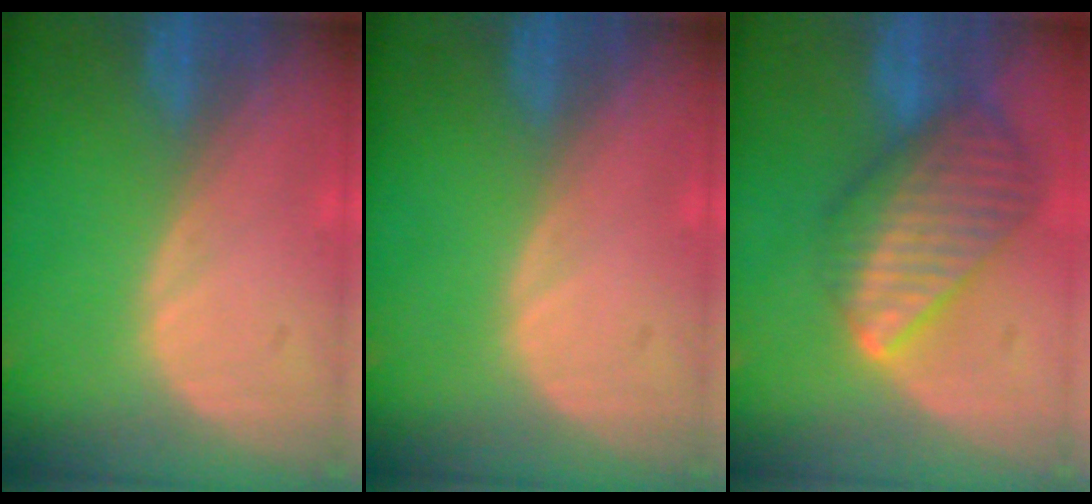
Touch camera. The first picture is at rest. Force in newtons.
{"total": 0.0}
{"total": 9.5, "press": 8.3, "slide": 4.6}